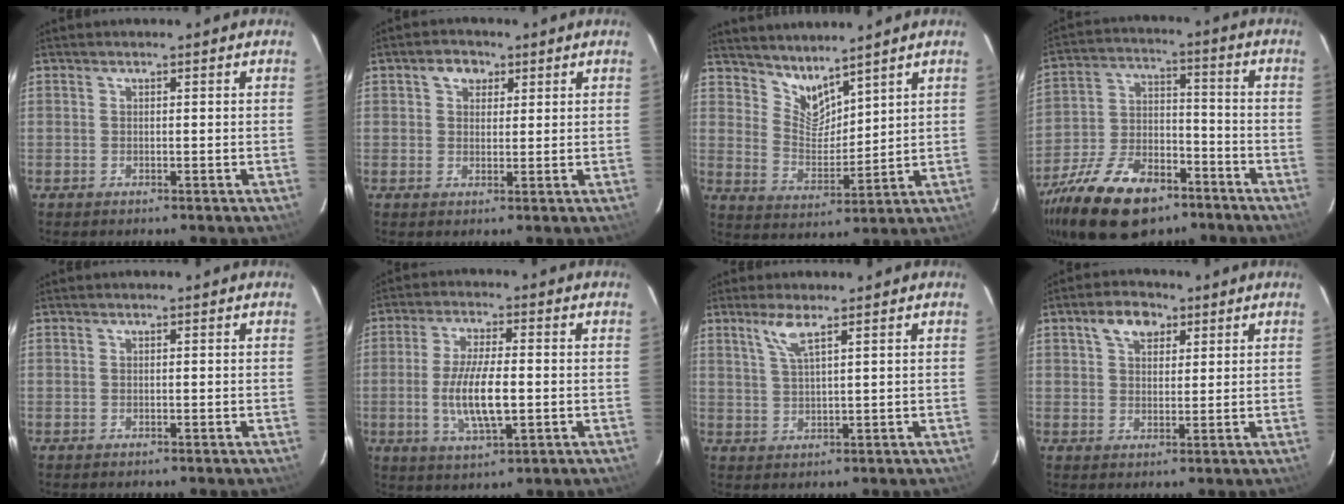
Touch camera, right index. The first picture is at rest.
{"total": 3.2, "force": [1.6, 2.4, 1.3], "torque": [-0.015, 0.012, 0.026]}
{"total": 7.1, "force": [6.5, 1.7, 2.4], "torque": [-0.039, -0.009, 0.128]}
{"total": 21.2, "force": [-13.9, 10.7, 11.9], "torque": [-0.257, -0.014, -0.231]}
{"total": 0.0}
{"total": 10.0, "force": [-1.5, 3.0, 9.4], "torque": [-0.184, -0.009, -0.025]}
{"total": 4.0, "force": [2.6, -0.2, 3.0], "torque": [-0.065, -0.002, 0.053]}
{"total": 5.5, "force": [2.9, 3.3, 3.2], "torque": [-0.053, 0.016, 0.050]}